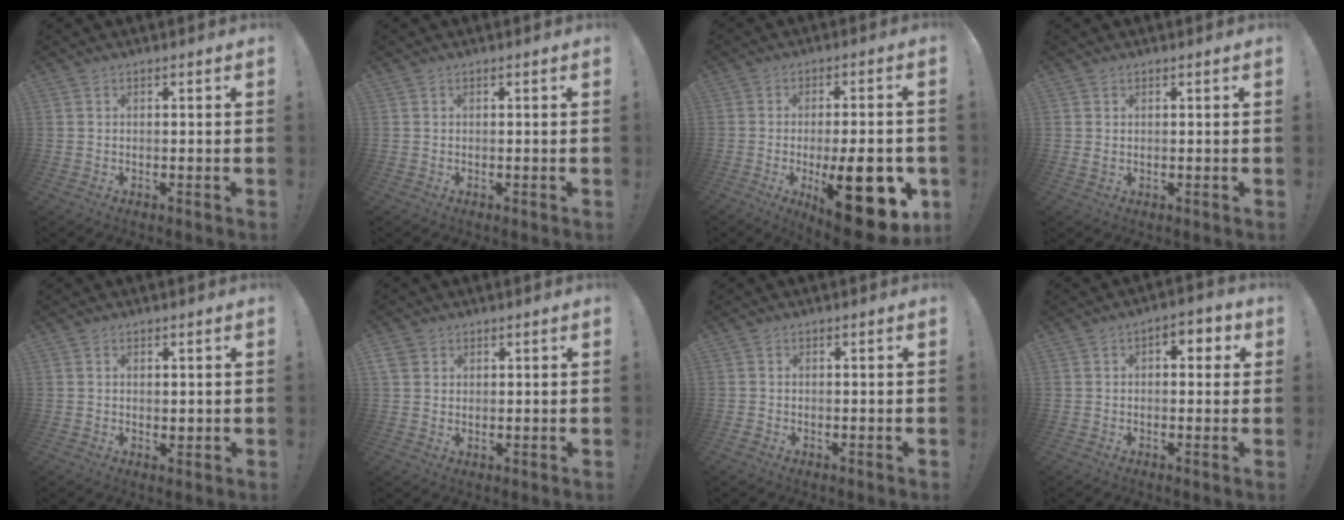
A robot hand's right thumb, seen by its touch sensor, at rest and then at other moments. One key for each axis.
{"total": 0.0}
{"total": 22.2, "fx": -6.3, "fy": 8.0, "fz": 19.7, "tx": -0.256, "ty": 0.027, "tz": -0.075}
{"total": 0.7, "fx": 0.3, "fy": 0.3, "fz": 0.5, "tx": -0.011, "ty": 0.001, "tz": 0.005}
{"total": 1.3, "fx": 0.6, "fy": 1.1, "fz": 0.4, "tx": 0.007, "ty": -0.004, "tz": 0.007}
{"total": 3.6, "fx": 2.1, "fy": 2.7, "fz": 1.0, "tx": -0.016, "ty": -0.008, "tz": 0.038}
{"total": 0.8, "fx": -0.5, "fy": 0.6, "fz": 0.2, "tx": -0.007, "ty": 0.003, "tz": -0.008}
{"total": 3.9, "fx": 0.4, "fy": 2.9, "fz": 2.7, "tx": -0.023, "ty": 0.002, "tz": 0.000}